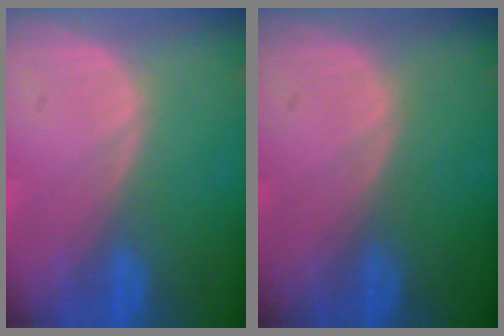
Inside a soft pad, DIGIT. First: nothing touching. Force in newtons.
{"total": 0.0}